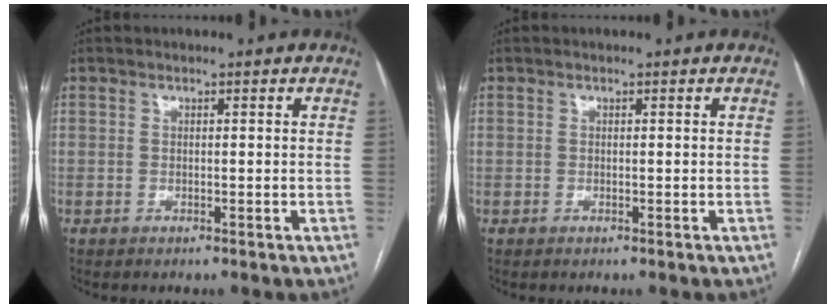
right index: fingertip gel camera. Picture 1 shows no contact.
{"total": 0.0}